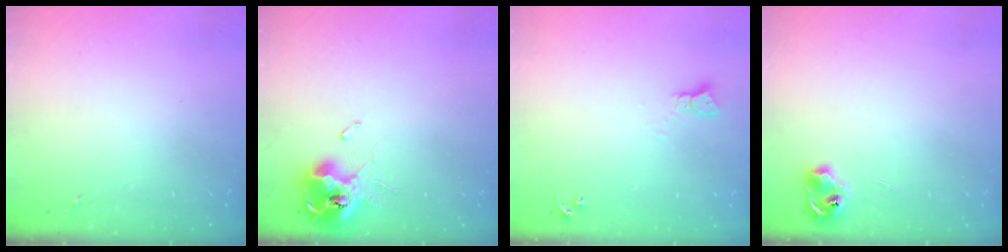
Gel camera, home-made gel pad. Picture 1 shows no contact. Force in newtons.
{"total": 11.6, "press": 11.6, "slide": 1.1}
{"total": 2.3, "press": 2.3, "slide": 0.2}
{"total": 6.0, "press": 6.0, "slide": 0.7}